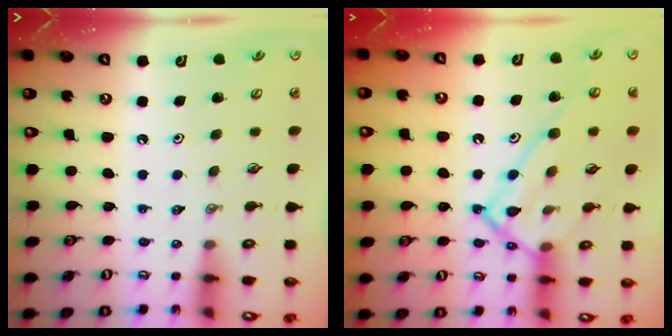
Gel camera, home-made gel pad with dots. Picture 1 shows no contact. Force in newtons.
{"total": 16.5, "press": 16.5, "slide": 1.3}